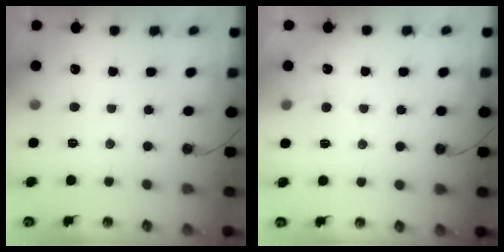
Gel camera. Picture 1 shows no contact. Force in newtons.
{"total": 4.0, "press": 4.0, "slide": 0.5}